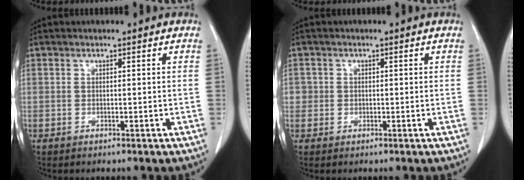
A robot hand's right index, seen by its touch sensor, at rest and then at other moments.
{"total": 1.6, "force": [-0.1, 1.5, 0.1], "torque": [0.007, 0.005, -0.003]}